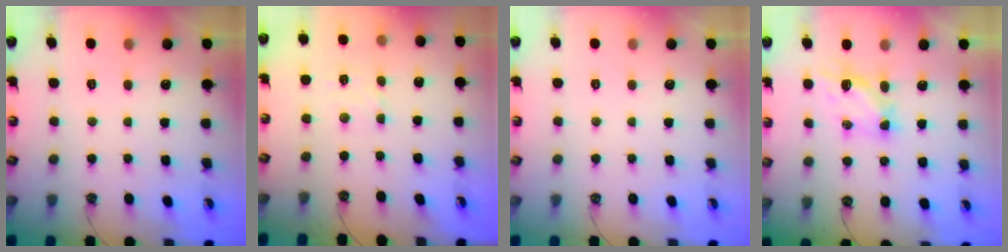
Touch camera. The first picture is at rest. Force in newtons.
{"total": 2.5, "press": 2.4, "slide": 0.6}
{"total": 0.0}
{"total": 5.7, "press": 5.7, "slide": 0.3}